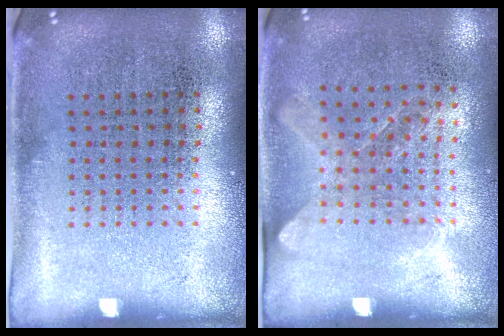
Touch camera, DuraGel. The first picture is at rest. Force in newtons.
{"total": 1.2, "press": 1.0, "slide": 0.7}